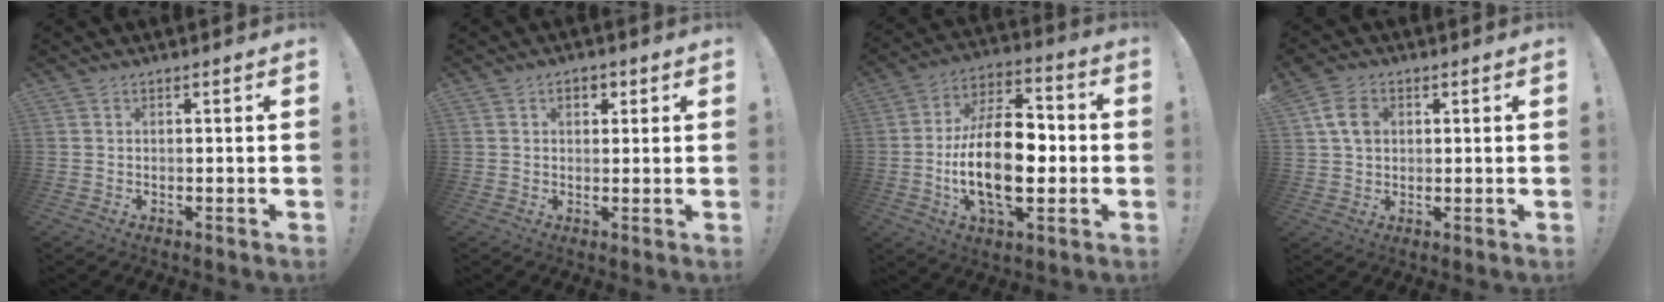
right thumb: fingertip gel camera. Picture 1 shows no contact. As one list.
[{"total": 3.4, "force": [1.3, 2.3, 2.1], "torque": [-0.021, 0.001, 0.018]}, {"total": 21.0, "force": [-3.2, 10.6, 17.8], "torque": [-0.329, 0.003, -0.057]}, {"total": 7.0, "force": [1.9, 5.2, 4.3], "torque": [-0.073, 0.005, 0.037]}]